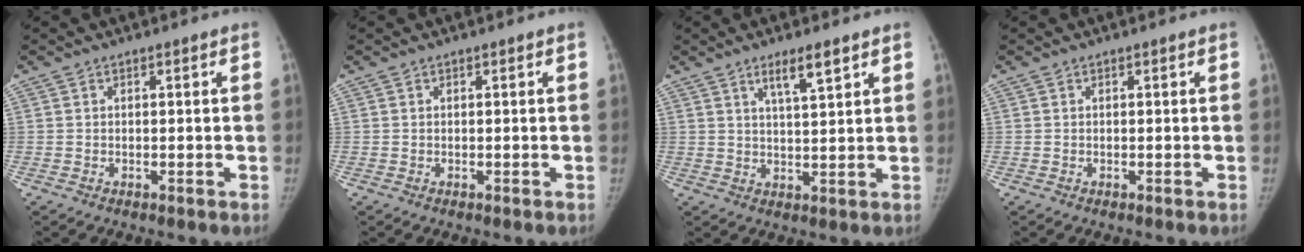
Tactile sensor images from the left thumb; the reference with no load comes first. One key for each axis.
{"total": 0.0}
{"total": 5.2, "fx": 3.3, "fy": 0.8, "fz": 3.9, "tx": -0.065, "ty": -0.021, "tz": 0.060}
{"total": 0.0}